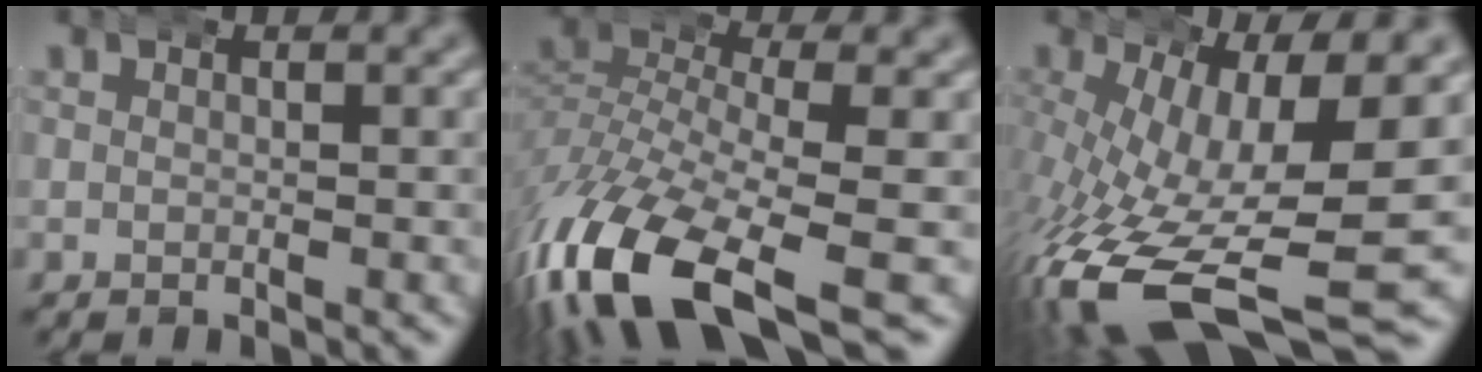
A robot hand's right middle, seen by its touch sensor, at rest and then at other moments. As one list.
[{"total": 10.1, "force": [-4.9, 5.0, 7.4], "torque": [-0.180, -0.044, -0.060]}, {"total": 14.3, "force": [-6.8, 6.5, 10.8], "torque": [-0.211, -0.066, -0.077]}]